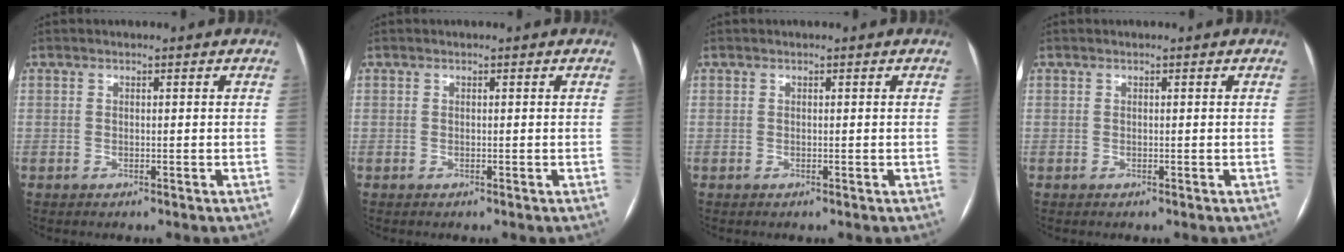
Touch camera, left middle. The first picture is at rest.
{"total": 0.0}
{"total": 0.0}
{"total": 0.0}